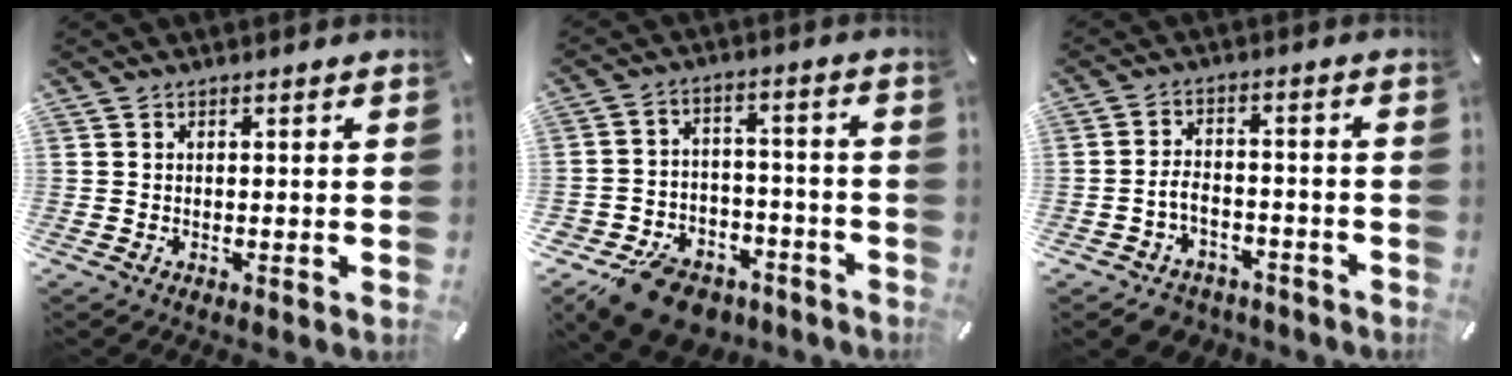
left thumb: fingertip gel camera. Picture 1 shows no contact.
{"total": 12.7, "force": [-9.4, 7.2, 4.5], "torque": [-0.071, 0.072, -0.167]}
{"total": 5.5, "force": [-3.2, 4.0, 2.1], "torque": [-0.040, 0.017, -0.059]}